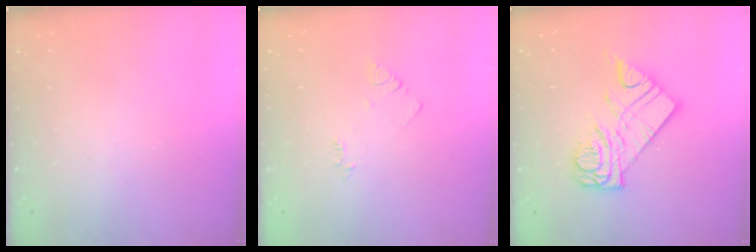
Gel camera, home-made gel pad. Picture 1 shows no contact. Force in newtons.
{"total": 3.9, "press": 3.8, "slide": 0.6}
{"total": 12.5, "press": 12.4, "slide": 1.2}